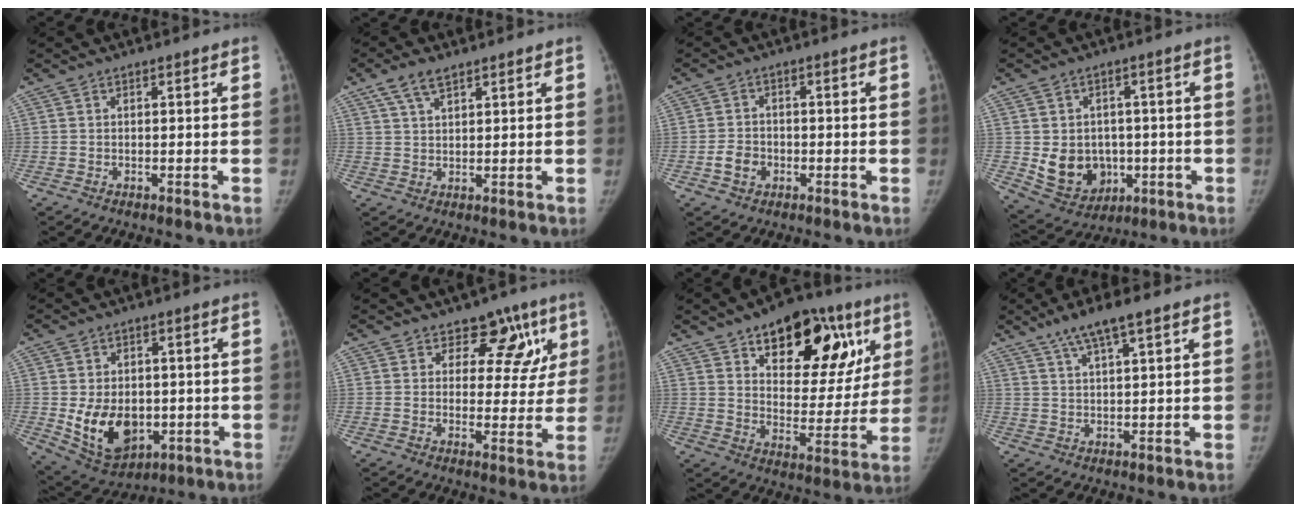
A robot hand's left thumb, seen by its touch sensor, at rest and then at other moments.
{"total": 5.0, "force": [3.2, 2.2, 3.1], "torque": [-0.054, -0.004, 0.065]}
{"total": 4.2, "force": [-1.5, 3.4, 1.9], "torque": [-0.024, 0.012, -0.026]}
{"total": 11.2, "force": [-1.4, 9.3, 6.0], "torque": [-0.062, 0.002, 0.002]}
{"total": 12.4, "force": [-1.8, 8.8, 8.6], "torque": [-0.112, -0.006, -0.005]}
{"total": 9.2, "force": [5.2, 6.7, 3.4], "torque": [0.015, -0.017, 0.058]}
{"total": 22.9, "force": [11.5, 12.4, 15.4], "torque": [-0.158, -0.030, 0.169]}
{"total": 7.0, "force": [4.5, 1.3, 5.2], "torque": [-0.100, -0.006, 0.084]}